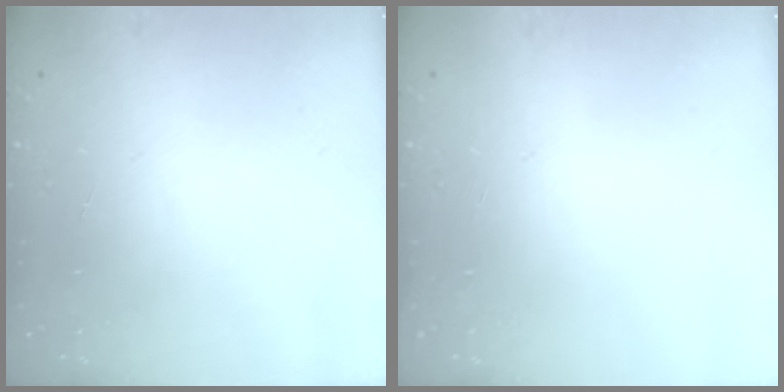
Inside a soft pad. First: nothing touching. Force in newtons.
{"total": 0.0}